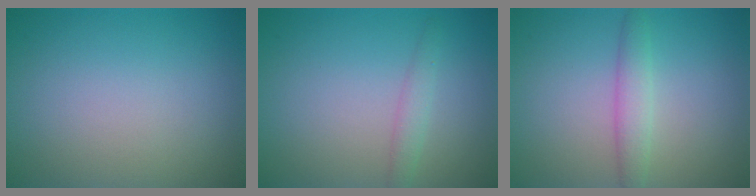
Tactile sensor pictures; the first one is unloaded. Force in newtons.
{"total": 1.4, "press": 1.4, "slide": 0.0}
{"total": 2.2, "press": 2.2, "slide": 0.0}